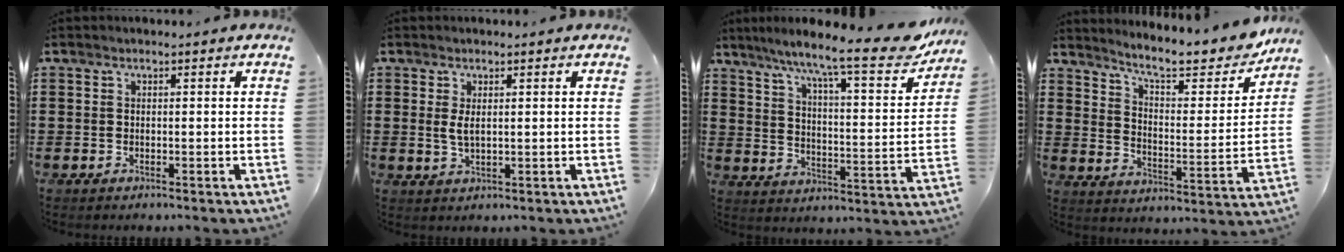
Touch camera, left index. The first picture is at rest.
{"total": 2.3, "force": [0.5, 0.8, 2.1], "torque": [-0.050, -0.001, 0.005]}
{"total": 11.4, "force": [9.2, 0.6, 6.8], "torque": [-0.134, -0.063, 0.142]}
{"total": 8.8, "force": [7.8, 1.0, 4.0], "torque": [-0.095, -0.054, 0.129]}